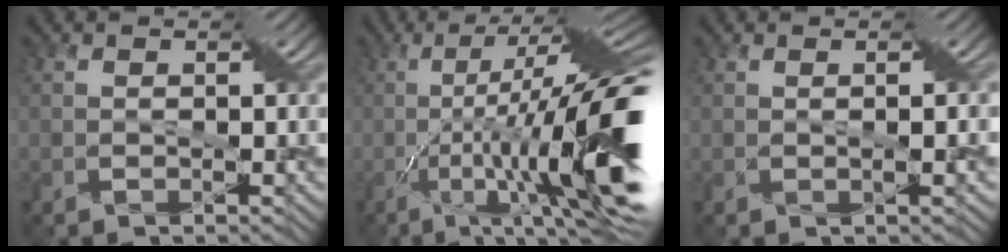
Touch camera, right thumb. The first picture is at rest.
{"total": 16.9, "force": [-2.7, 2.4, 16.5], "torque": [-0.273, -0.005, -0.028]}
{"total": 1.7, "force": [0.4, -0.6, 1.5], "torque": [-0.032, -0.003, 0.015]}